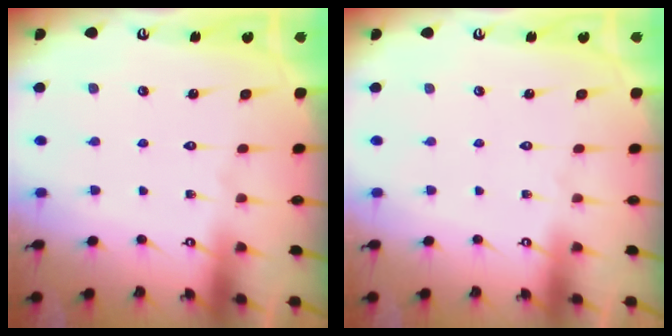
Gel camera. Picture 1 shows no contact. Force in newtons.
{"total": 0.0}